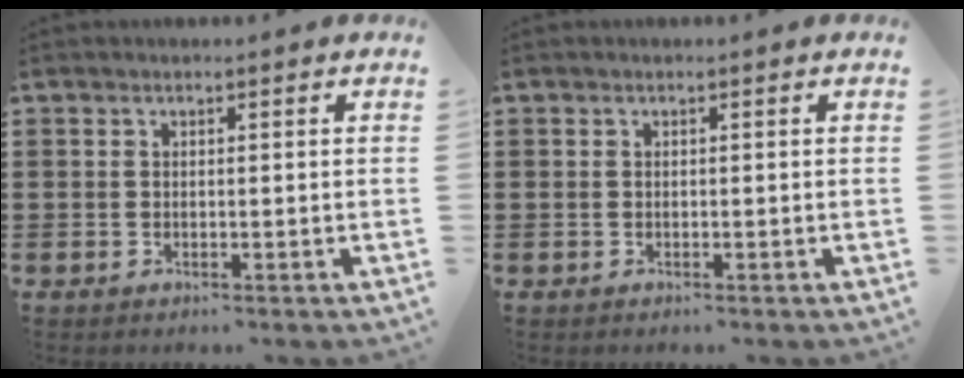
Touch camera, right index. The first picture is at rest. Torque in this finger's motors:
{"motor_torque": [1.41, 0.72, 0.04, 0.02]}